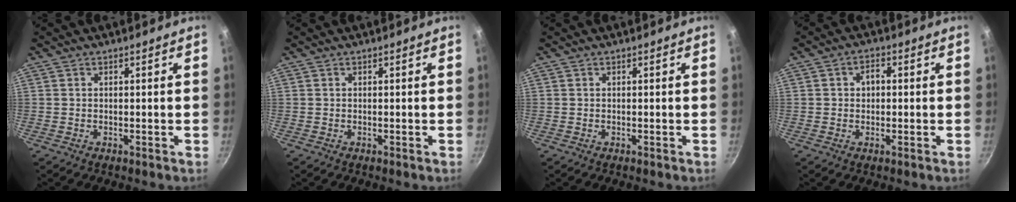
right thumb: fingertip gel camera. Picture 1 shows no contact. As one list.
[{"total": 0.0}, {"total": 0.0}, {"total": 3.0, "force": [0.4, 2.3, 2.0], "torque": [-0.019, 0.005, 0.001]}]